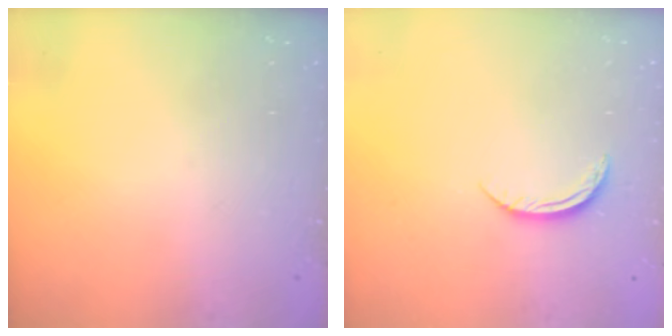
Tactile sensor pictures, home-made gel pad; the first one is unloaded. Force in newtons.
{"total": 6.1, "press": 6.1, "slide": 0.5}